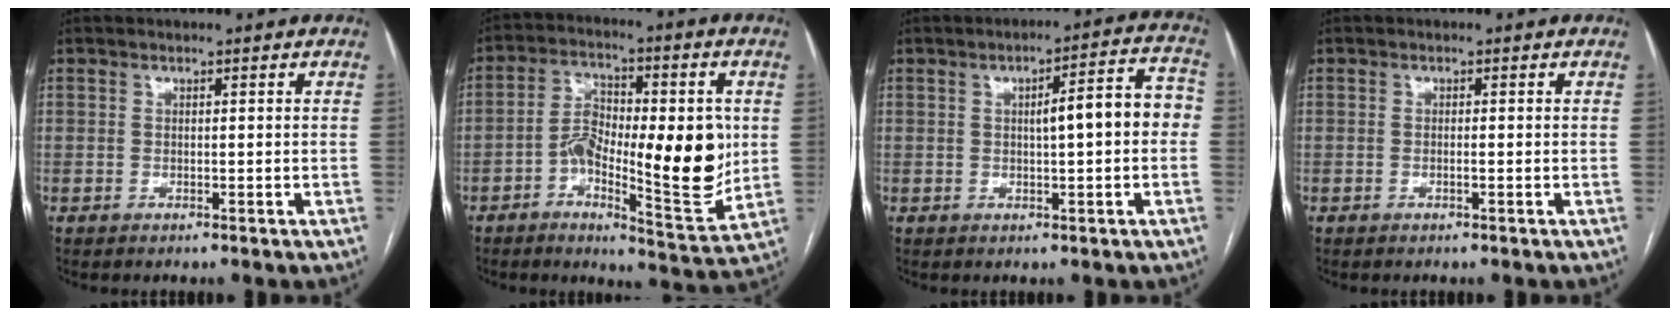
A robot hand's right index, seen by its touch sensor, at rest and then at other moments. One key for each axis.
{"total": 16.2, "fx": -1.4, "fy": 5.0, "fz": 15.4, "tx": -0.240, "ty": 0.005, "tz": -0.017}
{"total": 8.1, "fx": 0.1, "fy": 1.4, "fz": 8.0, "tx": -0.108, "ty": 0.031, "tz": 0.001}
{"total": 0.6, "fx": -0.2, "fy": -0.1, "fz": 0.5, "tx": -0.010, "ty": 0.001, "tz": -0.003}